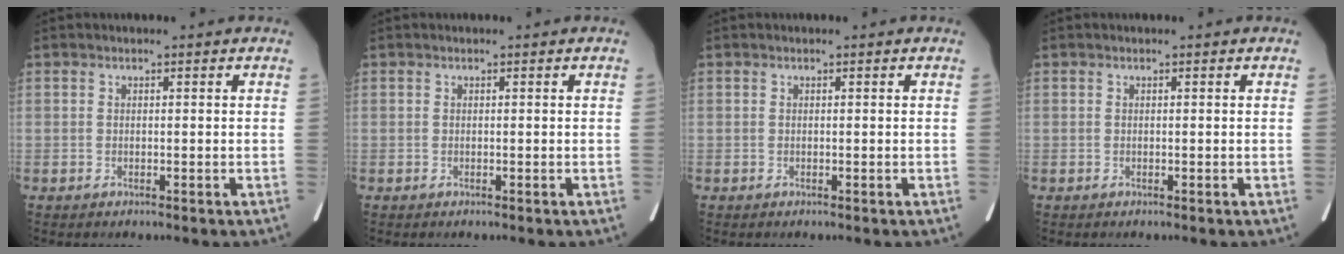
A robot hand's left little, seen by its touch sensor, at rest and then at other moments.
{"total": 0.0}
{"total": 0.0}
{"total": 0.0}